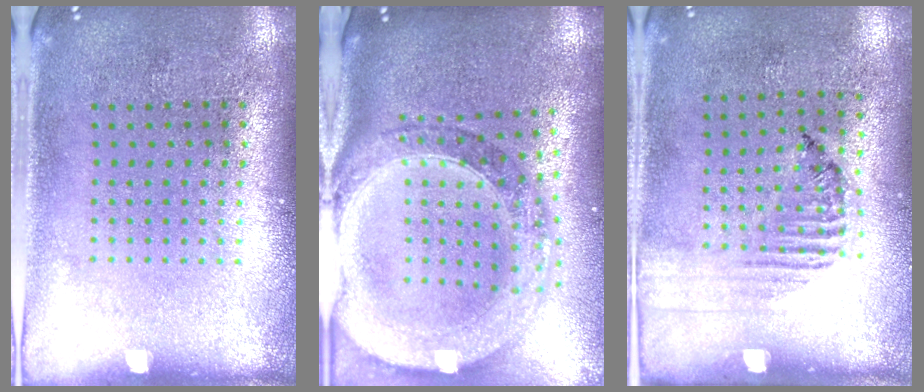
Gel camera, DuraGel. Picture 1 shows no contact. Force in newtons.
{"total": 2.6, "press": 2.3, "slide": 1.2}
{"total": 1.5, "press": 1.1, "slide": 1.1}